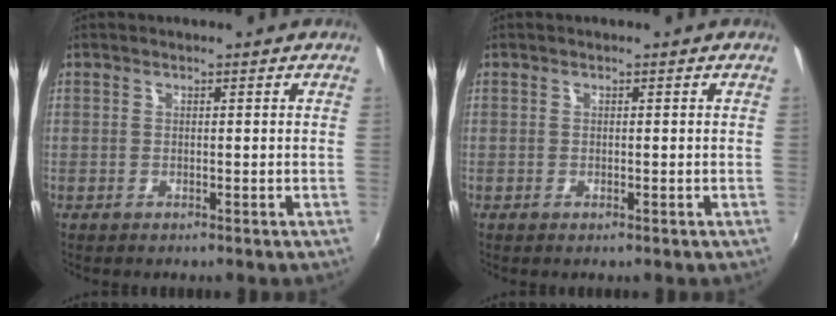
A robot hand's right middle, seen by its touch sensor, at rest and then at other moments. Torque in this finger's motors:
{"motor_torque": [-0.11, 0.06, -0.03, 0.00]}